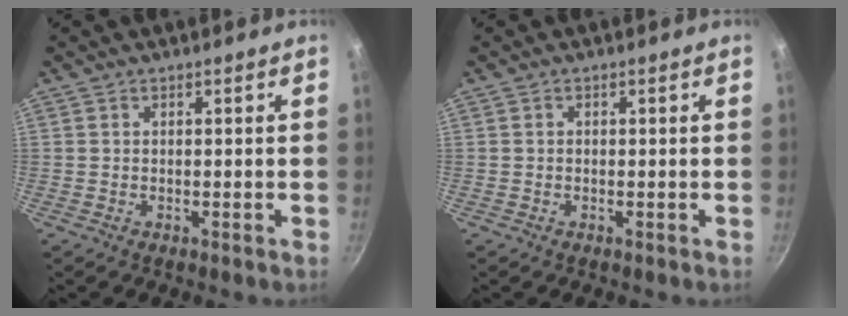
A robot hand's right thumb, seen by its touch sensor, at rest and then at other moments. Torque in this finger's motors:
{"motor_torque": [-0.50, -0.28, -0.16, -0.23, 0.02]}